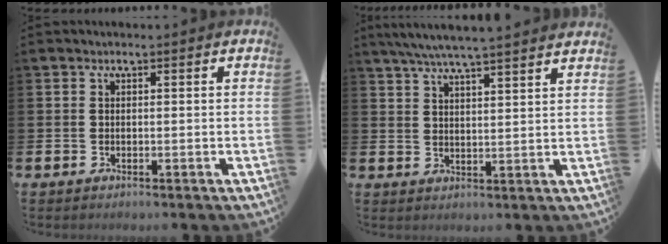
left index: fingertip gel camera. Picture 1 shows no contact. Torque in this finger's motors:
{"motor_torque": [0.99, -1.15, 0.85, 0.21]}